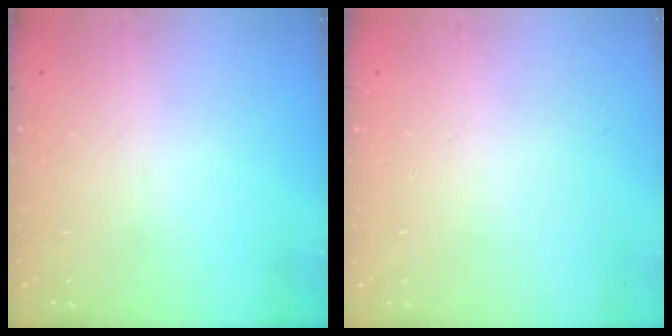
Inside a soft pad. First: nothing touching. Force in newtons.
{"total": 0.0}